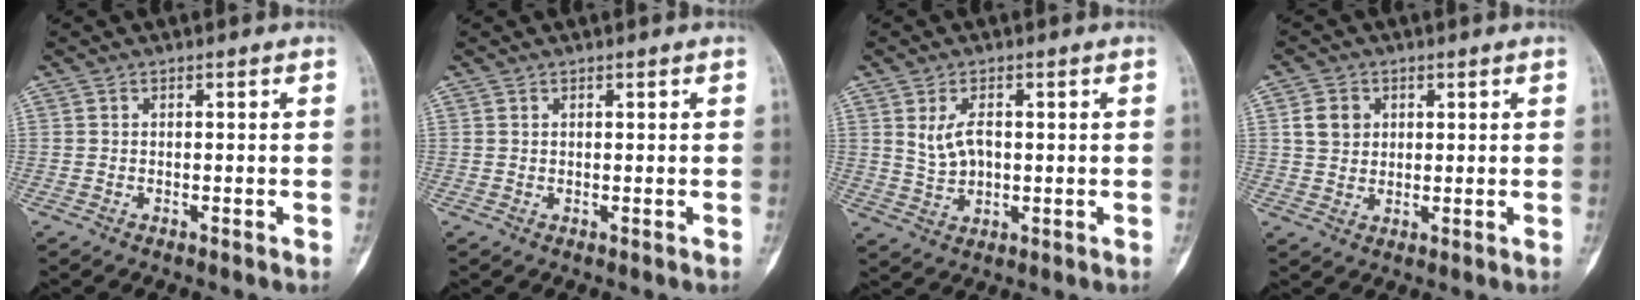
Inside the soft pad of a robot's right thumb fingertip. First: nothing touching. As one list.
[{"total": 0.0}, {"total": 5.0, "force": [1.1, 3.2, 3.8], "torque": [-0.058, 0.002, 0.028]}, {"total": 4.7, "force": [1.5, 4.0, 2.0], "torque": [-0.010, 0.001, 0.026]}]